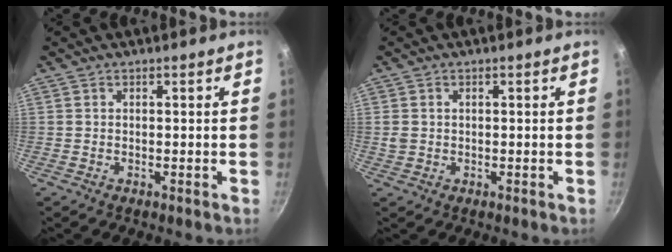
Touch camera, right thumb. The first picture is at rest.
{"total": 2.0, "force": [0.2, 1.7, 1.1], "torque": [-0.020, 0.002, 0.006]}